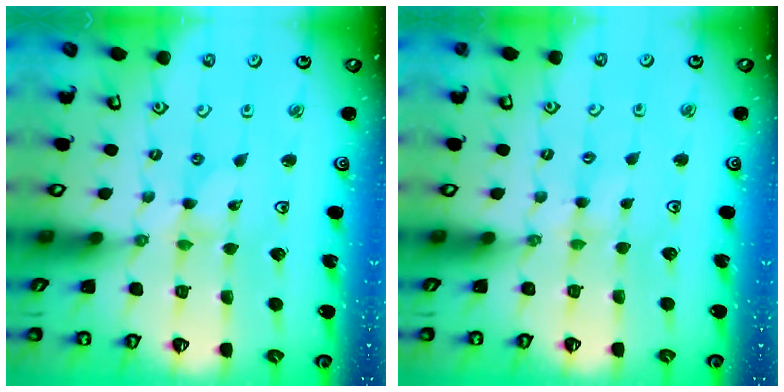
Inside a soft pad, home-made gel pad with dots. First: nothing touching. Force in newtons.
{"total": 2.5, "press": 2.5, "slide": 0.3}